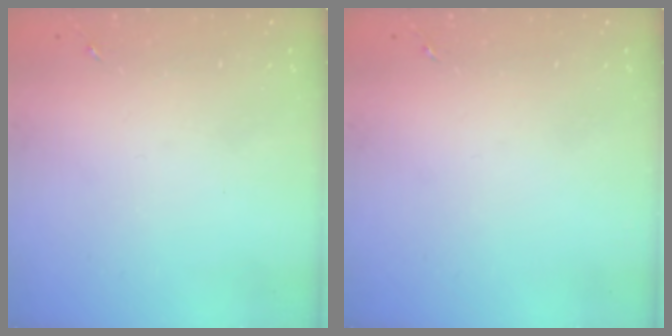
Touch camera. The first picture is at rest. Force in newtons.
{"total": 0.0}